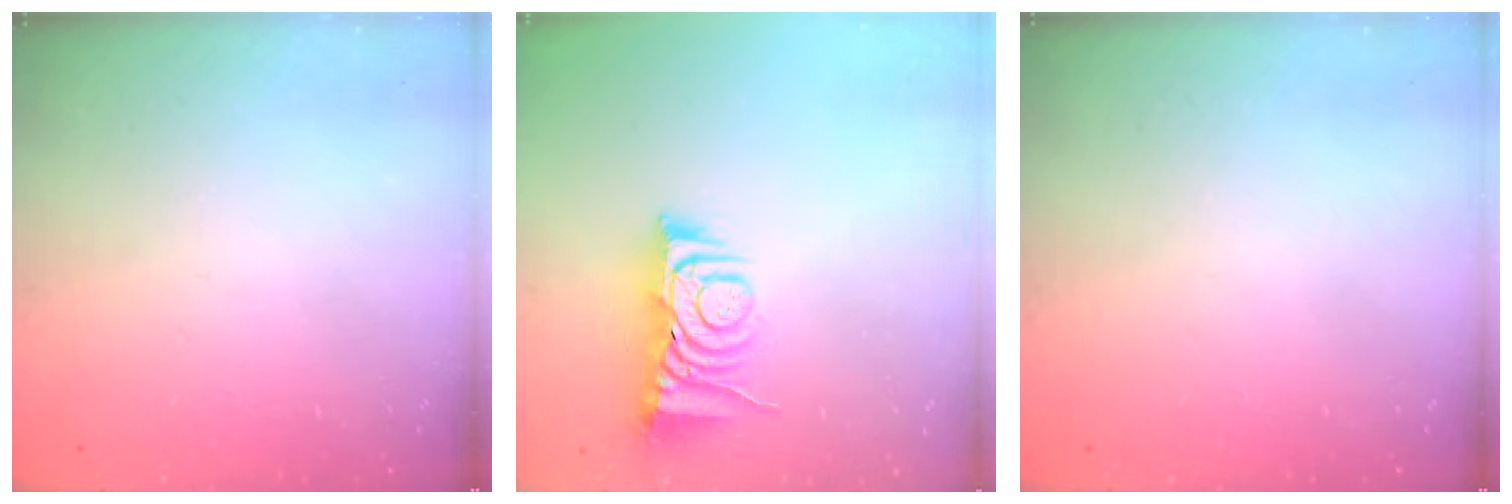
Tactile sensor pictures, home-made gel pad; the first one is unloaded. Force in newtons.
{"total": 7.7, "press": 7.7, "slide": 0.7}
{"total": 0.0}